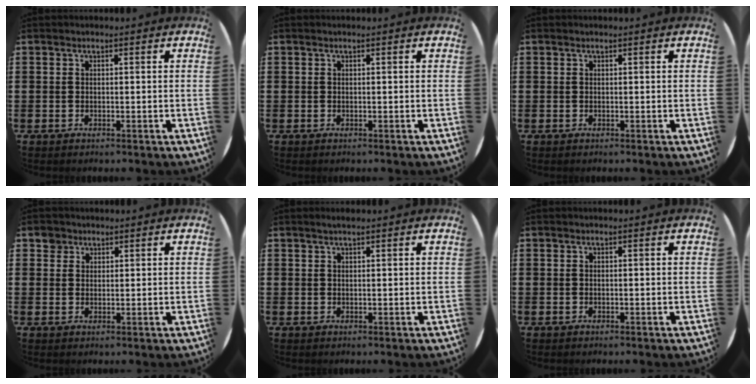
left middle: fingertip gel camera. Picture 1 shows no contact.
{"total": 0.0}
{"total": 0.0}
{"total": 2.1, "force": [1.6, 1.3, 0.0], "torque": [0.007, 0.002, 0.030]}
{"total": 1.0, "force": [0.8, 0.2, 0.5], "torque": [-0.009, 0.004, 0.015]}
{"total": 0.0}